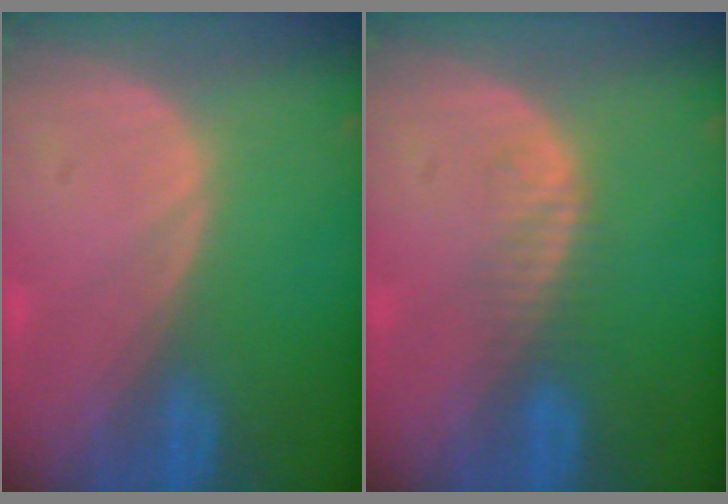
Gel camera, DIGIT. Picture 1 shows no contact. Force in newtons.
{"total": 2.3, "press": 2.3, "slide": 0.3}